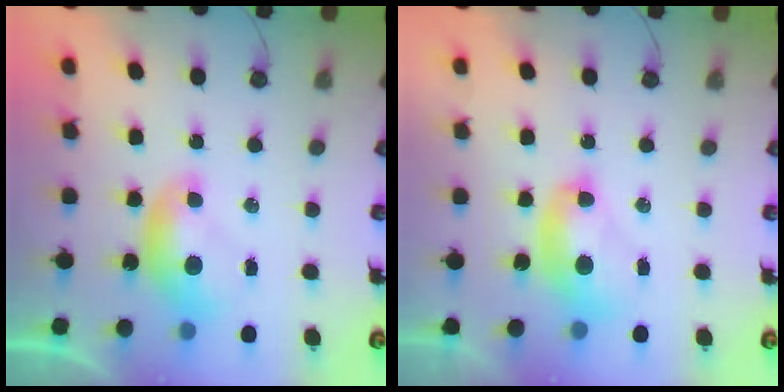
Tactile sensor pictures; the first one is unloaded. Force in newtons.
{"total": 2.9, "press": 2.9, "slide": 0.1}